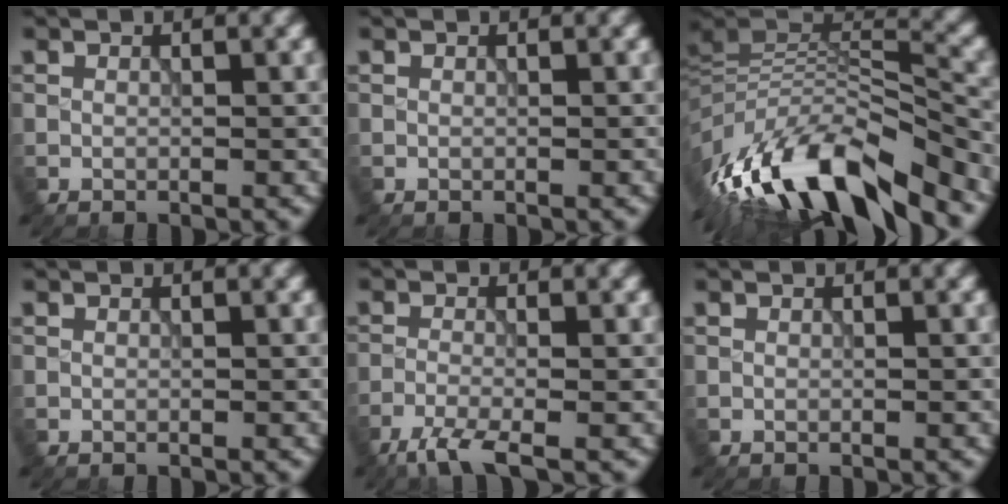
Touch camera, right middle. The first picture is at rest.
{"total": 0.0}
{"total": 13.4, "force": [-7.9, 4.2, 10.1], "torque": [-0.190, 0.019, -0.135]}
{"total": 0.0}
{"total": 3.5, "force": [-2.5, 0.7, 2.4], "torque": [-0.048, -0.006, -0.062]}
{"total": 0.0}